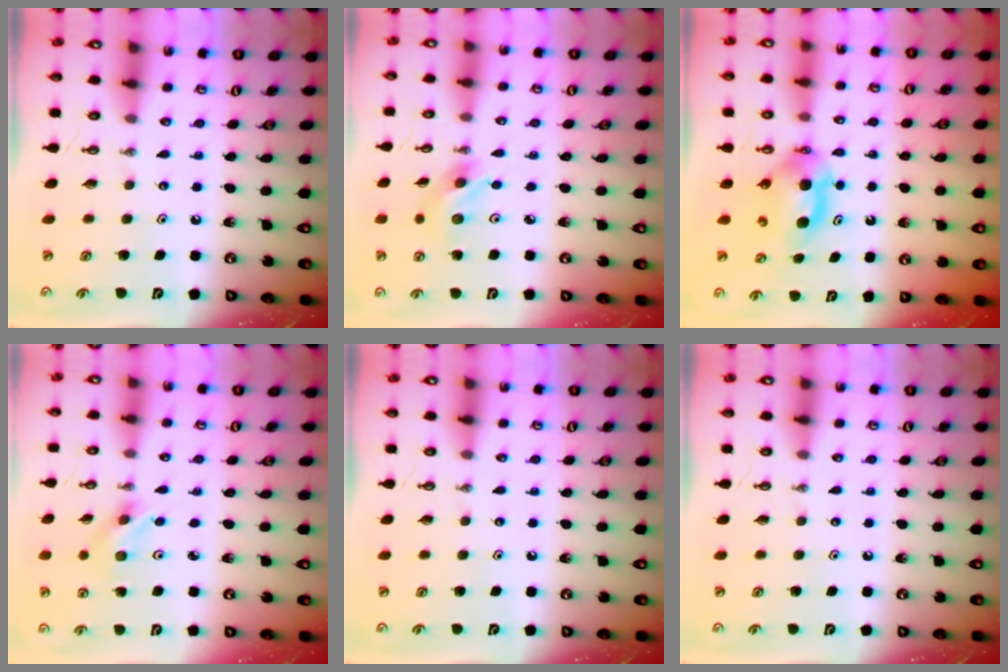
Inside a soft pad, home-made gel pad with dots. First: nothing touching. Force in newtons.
{"total": 6.7, "press": 6.7, "slide": 0.6}
{"total": 7.1, "press": 5.1, "slide": 5.0}
{"total": 2.7, "press": 2.7, "slide": 0.3}
{"total": 0.0}
{"total": 0.0}